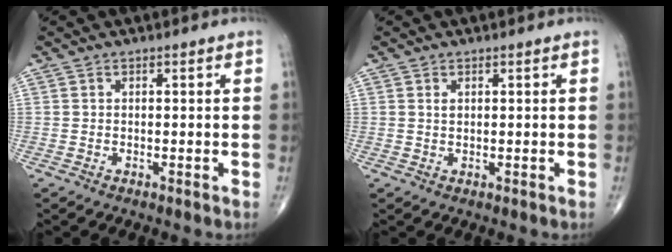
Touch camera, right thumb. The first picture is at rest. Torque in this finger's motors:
{"motor_torque": [-0.32, 0.12, -0.10, 0.46, 0.00]}